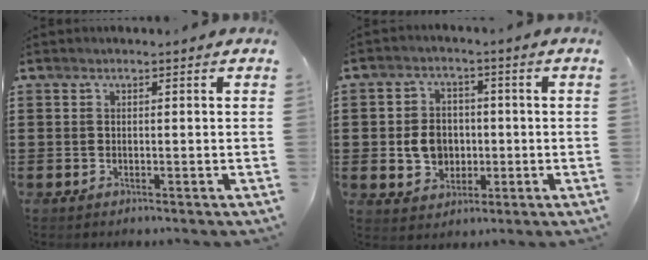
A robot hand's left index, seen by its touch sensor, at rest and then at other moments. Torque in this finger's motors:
{"motor_torque": [0.35, 0.03, 0.33, 0.08]}